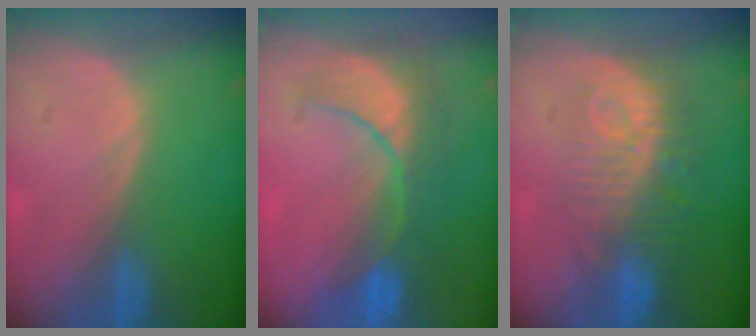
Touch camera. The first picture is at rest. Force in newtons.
{"total": 8.5, "press": 8.4, "slide": 1.3}
{"total": 9.6, "press": 8.7, "slide": 4.0}